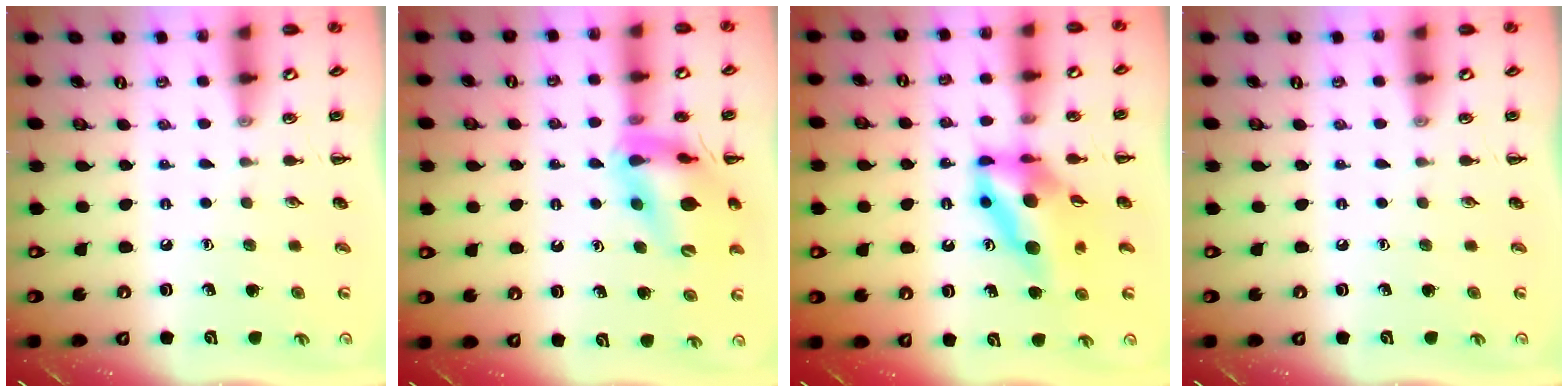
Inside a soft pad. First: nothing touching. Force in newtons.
{"total": 15.3, "press": 15.1, "slide": 2.5}
{"total": 11.0, "press": 10.3, "slide": 3.7}
{"total": 0.0}